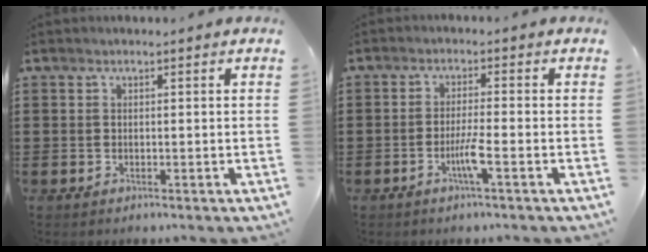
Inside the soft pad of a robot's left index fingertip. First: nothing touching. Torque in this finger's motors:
{"motor_torque": [0.11, 0.07, 0.15, 0.08]}